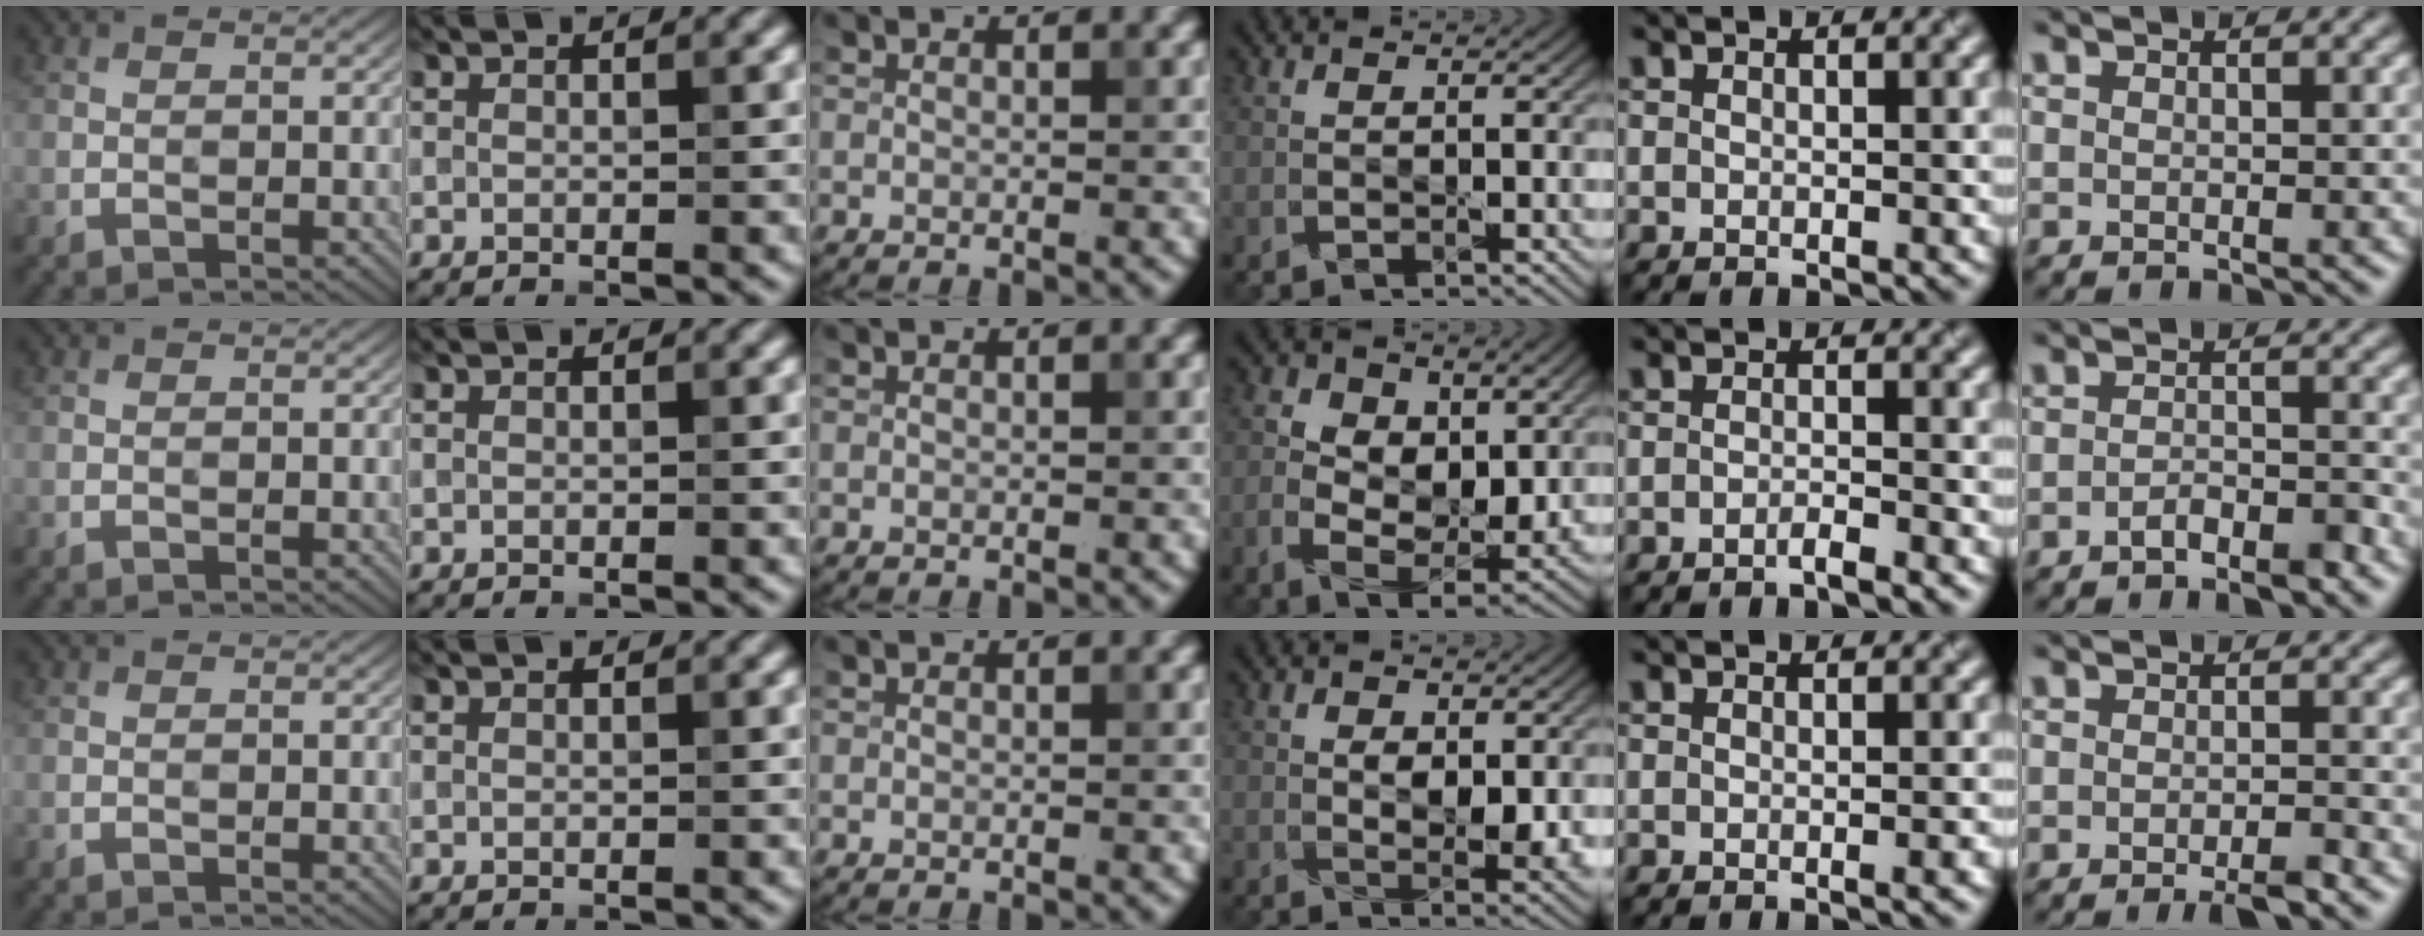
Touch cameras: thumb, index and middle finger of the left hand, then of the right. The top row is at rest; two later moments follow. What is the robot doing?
{"motion": "squeeze", "object": "air blower"}